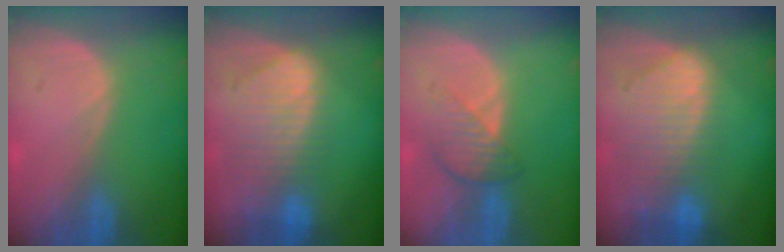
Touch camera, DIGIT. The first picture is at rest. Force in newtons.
{"total": 9.3, "press": 8.2, "slide": 4.4}
{"total": 4.3, "press": 3.8, "slide": 1.9}
{"total": 9.7, "press": 8.4, "slide": 5.0}